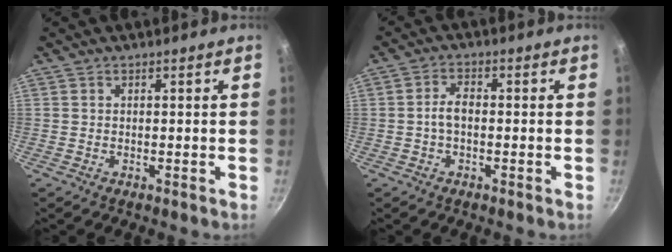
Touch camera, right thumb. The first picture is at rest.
{"total": 3.4, "force": [-0.5, 1.9, 2.8], "torque": [-0.052, 0.018, -0.014]}